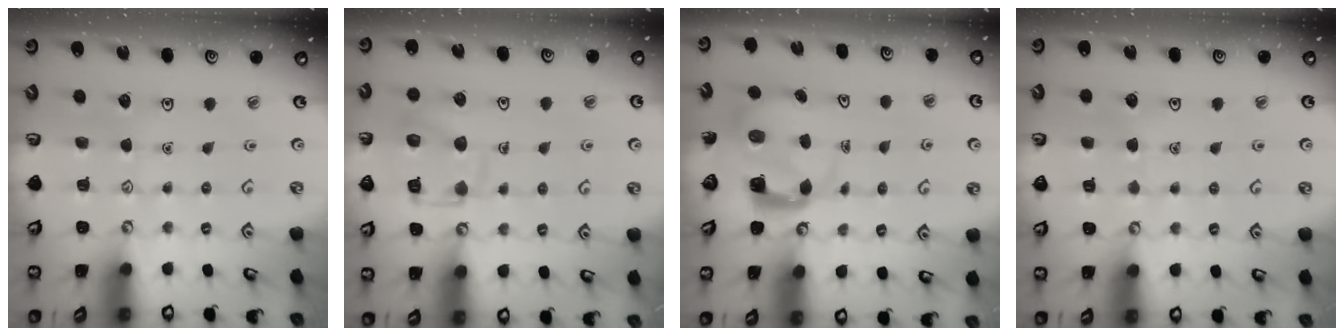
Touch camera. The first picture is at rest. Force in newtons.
{"total": 12.7, "press": 12.6, "slide": 1.2}
{"total": 4.0, "press": 4.0, "slide": 0.4}
{"total": 2.4, "press": 2.4, "slide": 0.2}